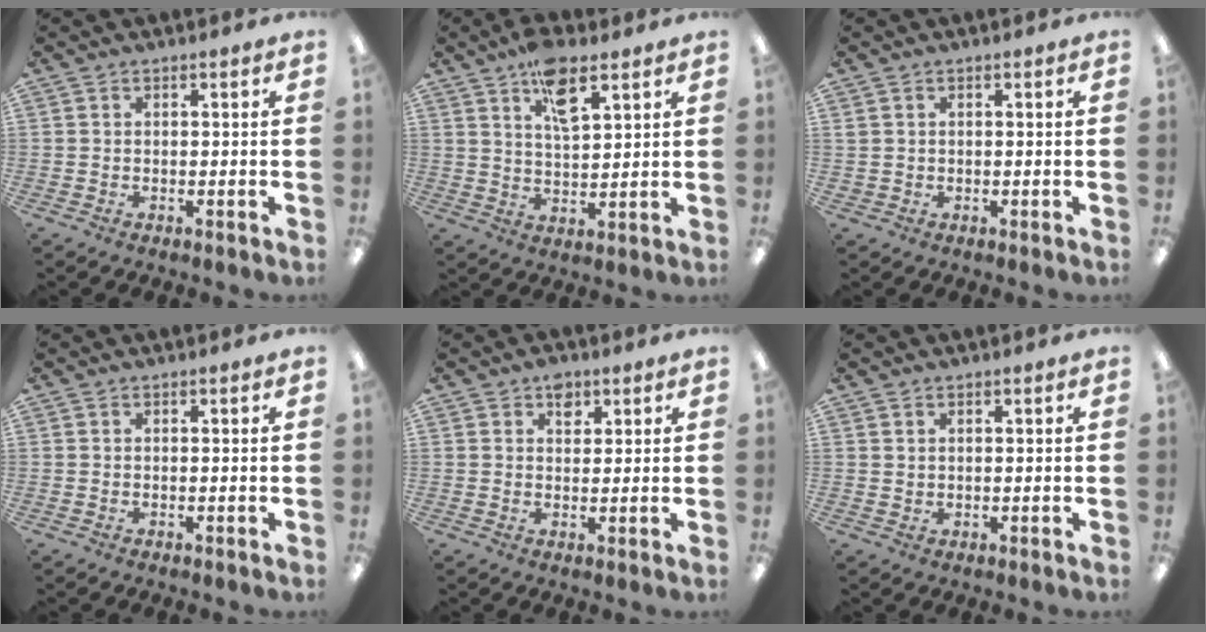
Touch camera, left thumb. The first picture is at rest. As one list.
[{"total": 9.5, "force": [6.0, 3.9, 6.3], "torque": [-0.104, -0.021, 0.102]}, {"total": 1.3, "force": [0.6, 1.2, 0.3], "torque": [-0.008, 0.004, 0.010]}, {"total": 0.0}, {"total": 4.0, "force": [2.4, 2.6, 1.8], "torque": [-0.007, -0.009, 0.037]}, {"total": 1.4, "force": [1.1, 0.8, 0.2], "torque": [-0.004, 0.000, 0.021]}]